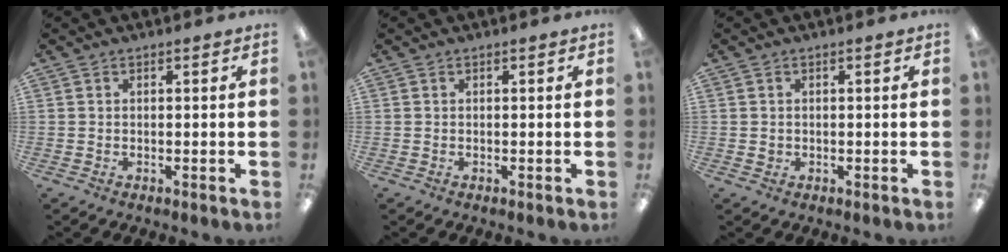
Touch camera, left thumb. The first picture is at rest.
{"total": 0.0}
{"total": 0.9, "force": [-0.1, 0.8, 0.3], "torque": [-0.007, 0.004, -0.004]}